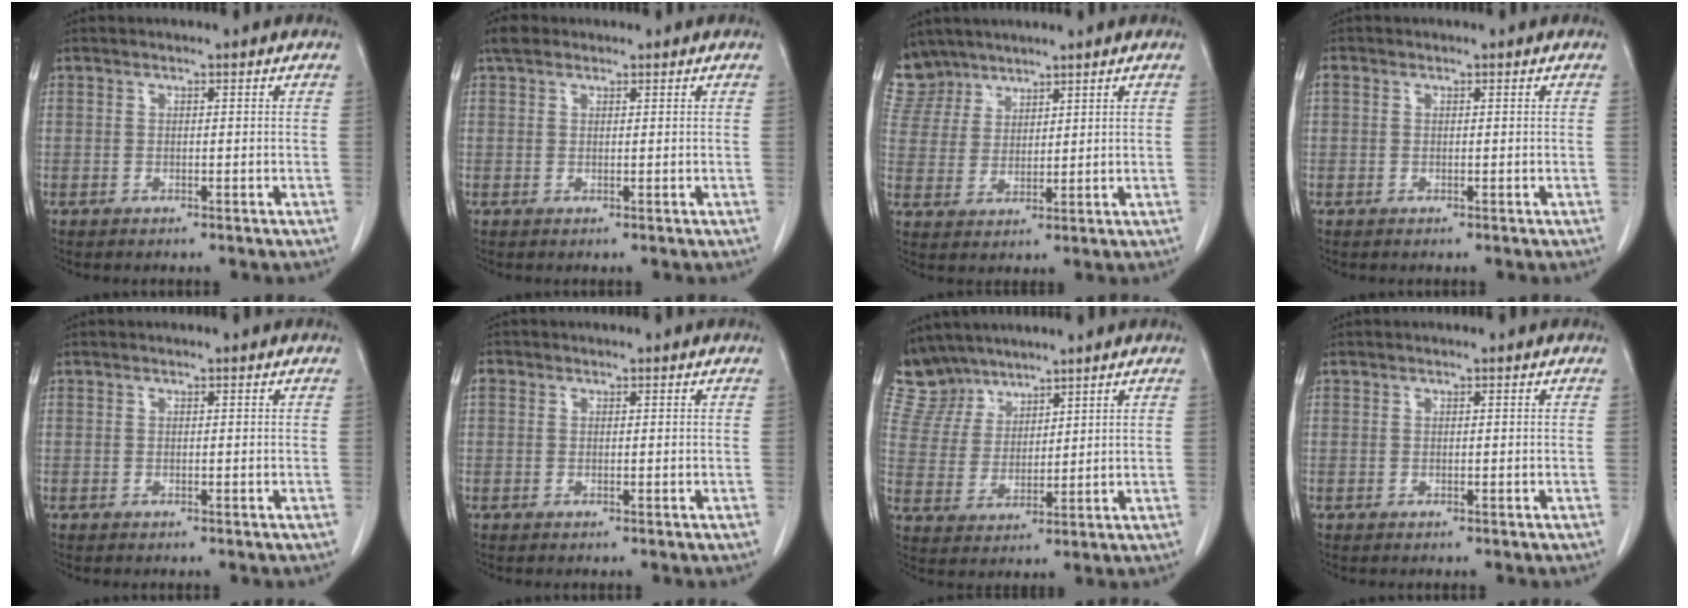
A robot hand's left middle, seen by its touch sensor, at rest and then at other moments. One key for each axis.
{"total": 2.0, "fx": 1.4, "fy": 1.2, "fz": 0.7, "tx": -0.015, "ty": 0.016, "tz": 0.022}
{"total": 9.1, "fx": 7.7, "fy": 4.8, "fz": 0.5, "tx": -0.019, "ty": 0.009, "tz": 0.163}
{"total": 0.6, "fx": 0.2, "fy": 0.5, "fz": 0.3, "tx": -0.007, "ty": 0.008, "tz": 0.003}
{"total": 0.0}
{"total": 1.1, "fx": 0.4, "fy": 0.9, "fz": 0.4, "tx": -0.005, "ty": 0.012, "tz": 0.007}
{"total": 8.1, "fx": 7.3, "fy": 3.4, "fz": 0.3, "tx": -0.013, "ty": 0.011, "tz": 0.157}
{"total": 0.0}